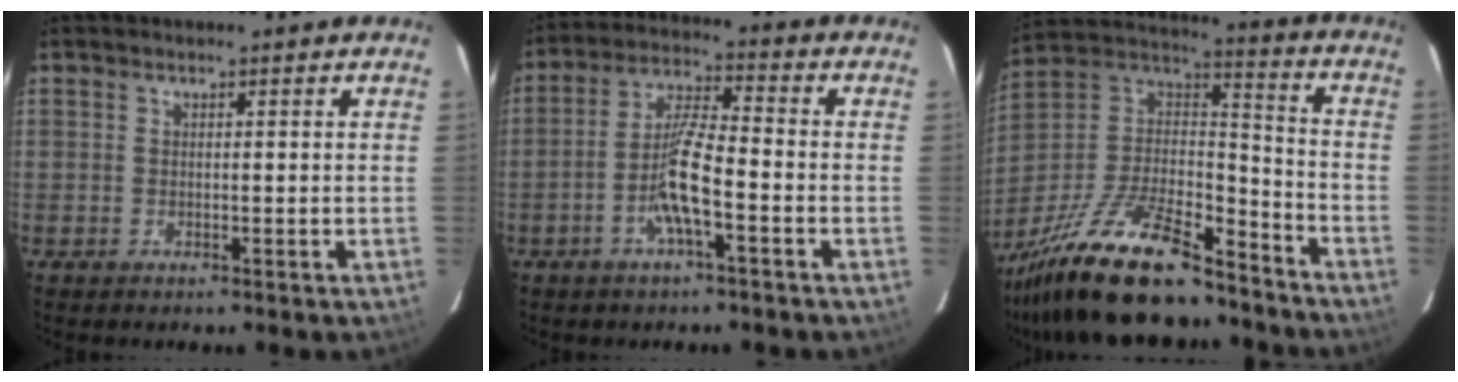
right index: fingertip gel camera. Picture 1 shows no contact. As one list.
[{"total": 8.1, "force": [-3.5, 1.0, 7.3], "torque": [-0.149, 0.005, -0.066]}, {"total": 26.2, "force": [-19.3, 8.2, 15.7], "torque": [-0.318, -0.014, -0.320]}]